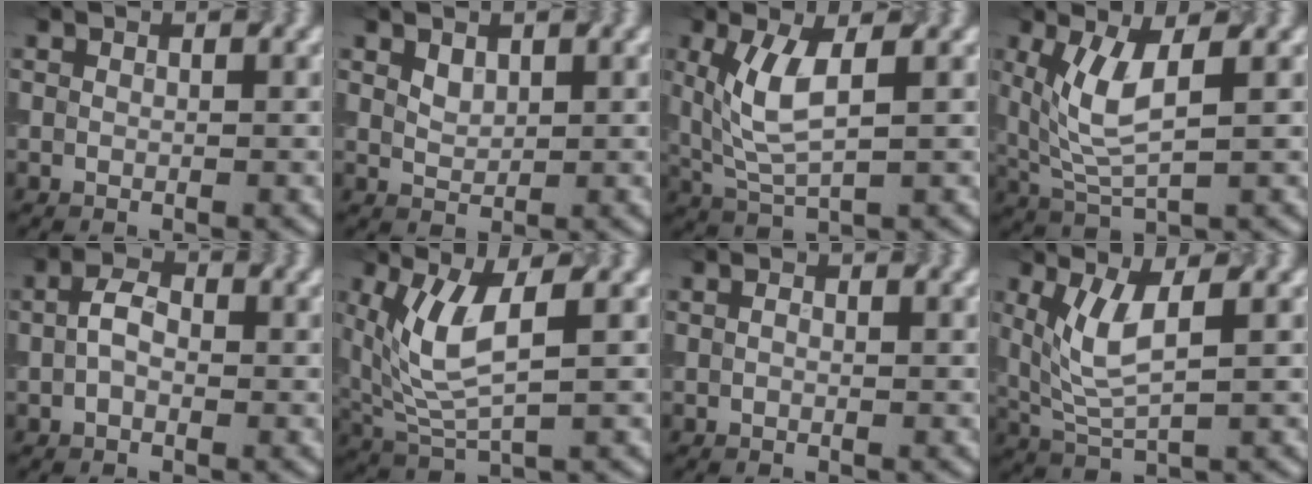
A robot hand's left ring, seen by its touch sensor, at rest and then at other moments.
{"total": 1.2, "force": [0.7, 0.7, 0.7], "torque": [-0.014, 0.006, 0.014]}
{"total": 4.9, "force": [1.0, 1.9, 4.4], "torque": [-0.103, 0.007, 0.031]}
{"total": 4.9, "force": [1.2, 1.7, 4.4], "torque": [-0.106, 0.001, 0.037]}
{"total": 2.3, "force": [-0.6, 1.3, 1.8], "torque": [-0.039, 0.011, -0.009]}
{"total": 6.0, "force": [1.5, 2.2, 5.3], "torque": [-0.127, -0.002, 0.042]}
{"total": 0.7, "force": [0.1, 0.5, 0.5], "torque": [0.001, 0.003, -0.011]}
{"total": 4.3, "force": [1.1, 1.4, 3.9], "torque": [-0.094, 0.002, 0.035]}